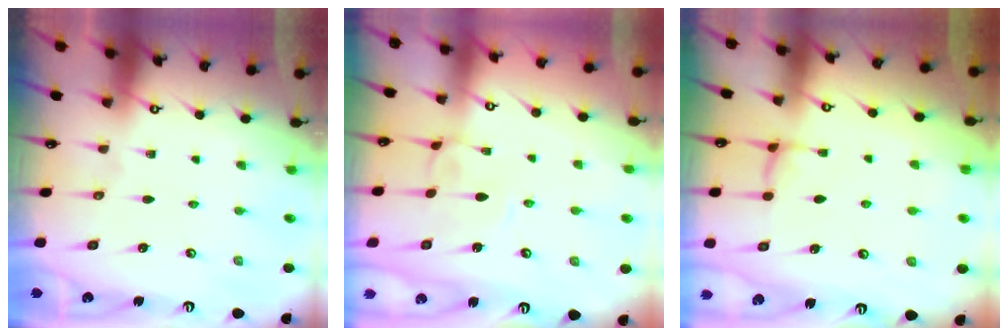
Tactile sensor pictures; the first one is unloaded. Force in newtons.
{"total": 1.7, "press": 1.7, "slide": 0.4}
{"total": 1.2, "press": 0.9, "slide": 0.7}